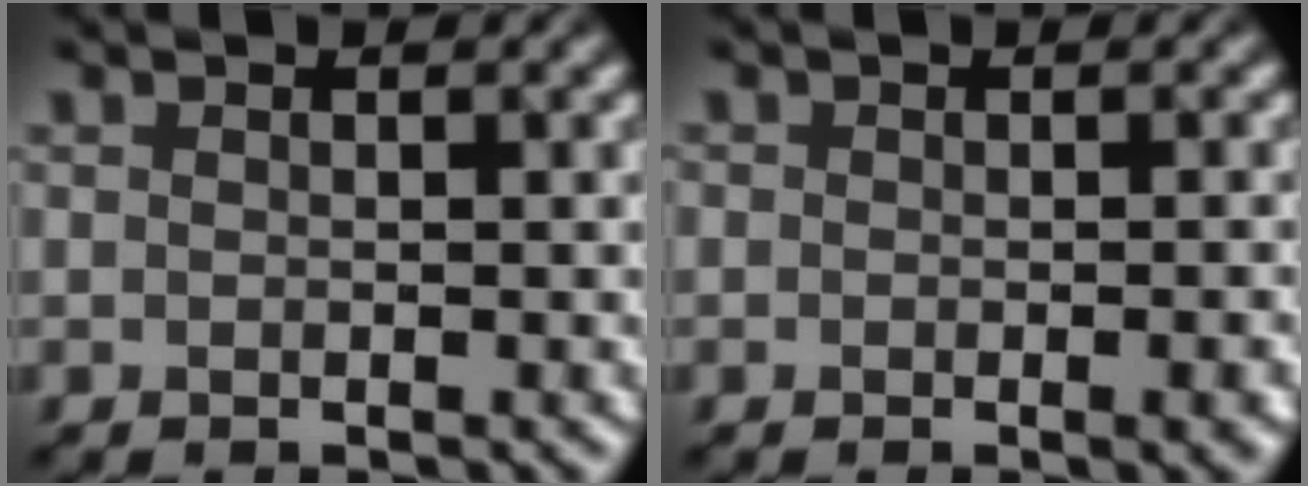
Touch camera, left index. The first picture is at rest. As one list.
[{"total": 2.2, "force": [-0.8, 1.0, 1.8], "torque": [-0.015, -0.002, -0.003]}]